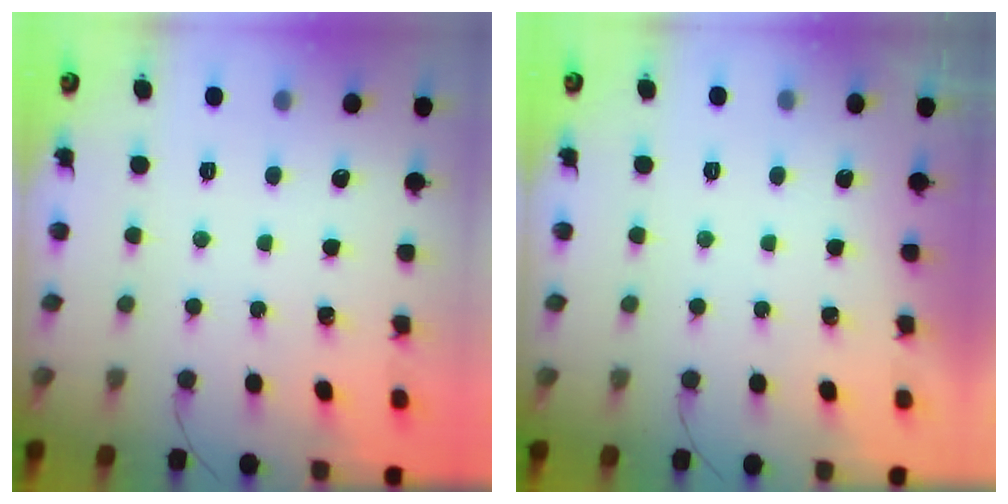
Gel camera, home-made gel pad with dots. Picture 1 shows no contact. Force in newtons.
{"total": 0.0}